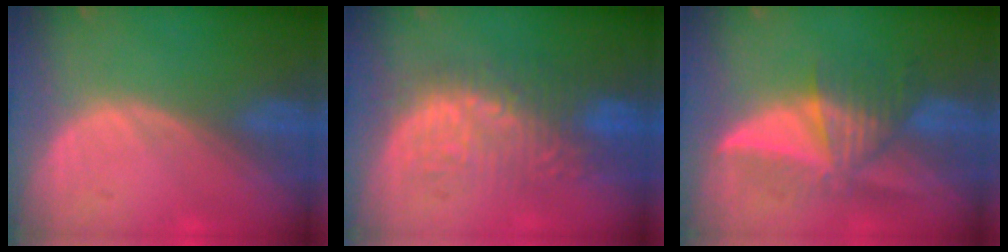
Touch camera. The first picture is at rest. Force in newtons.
{"total": 9.0, "press": 8.8, "slide": 1.6}
{"total": 7.0, "press": 7.0, "slide": 0.7}